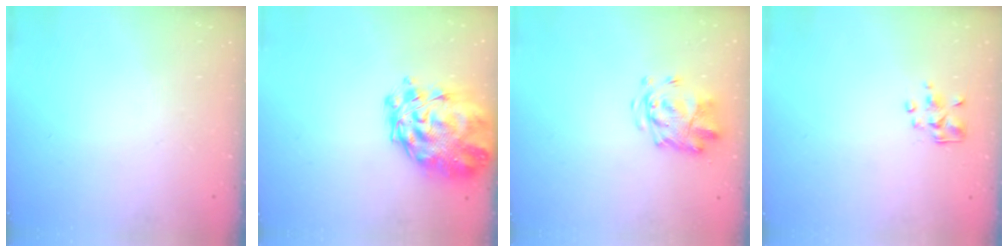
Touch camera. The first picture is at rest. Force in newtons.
{"total": 10.4, "press": 9.8, "slide": 3.5}
{"total": 4.4, "press": 4.4, "slide": 0.6}
{"total": 2.5, "press": 2.4, "slide": 0.7}